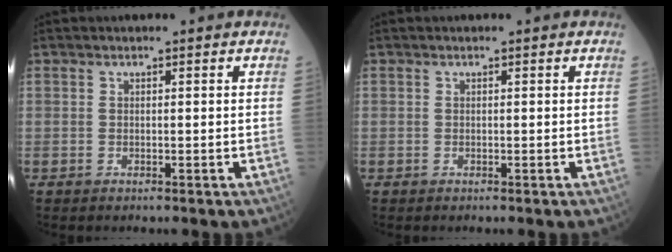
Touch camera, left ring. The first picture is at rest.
{"total": 0.0}